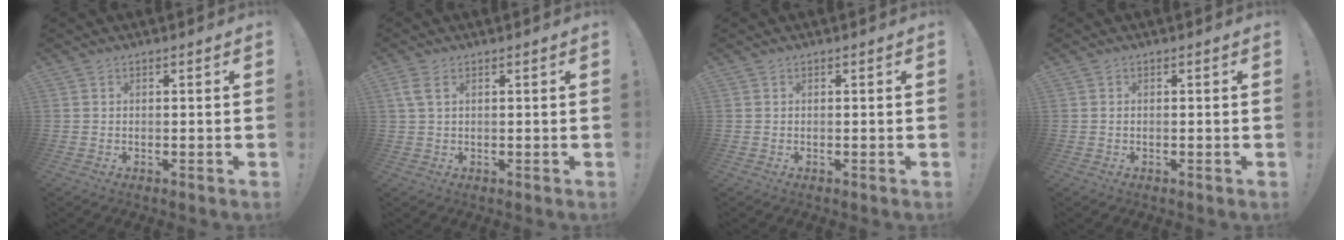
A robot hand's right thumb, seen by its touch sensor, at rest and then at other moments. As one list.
[{"total": 3.6, "force": [1.4, 1.7, 2.8], "torque": [-0.068, 0.003, 0.027]}, {"total": 0.0}, {"total": 0.0}]